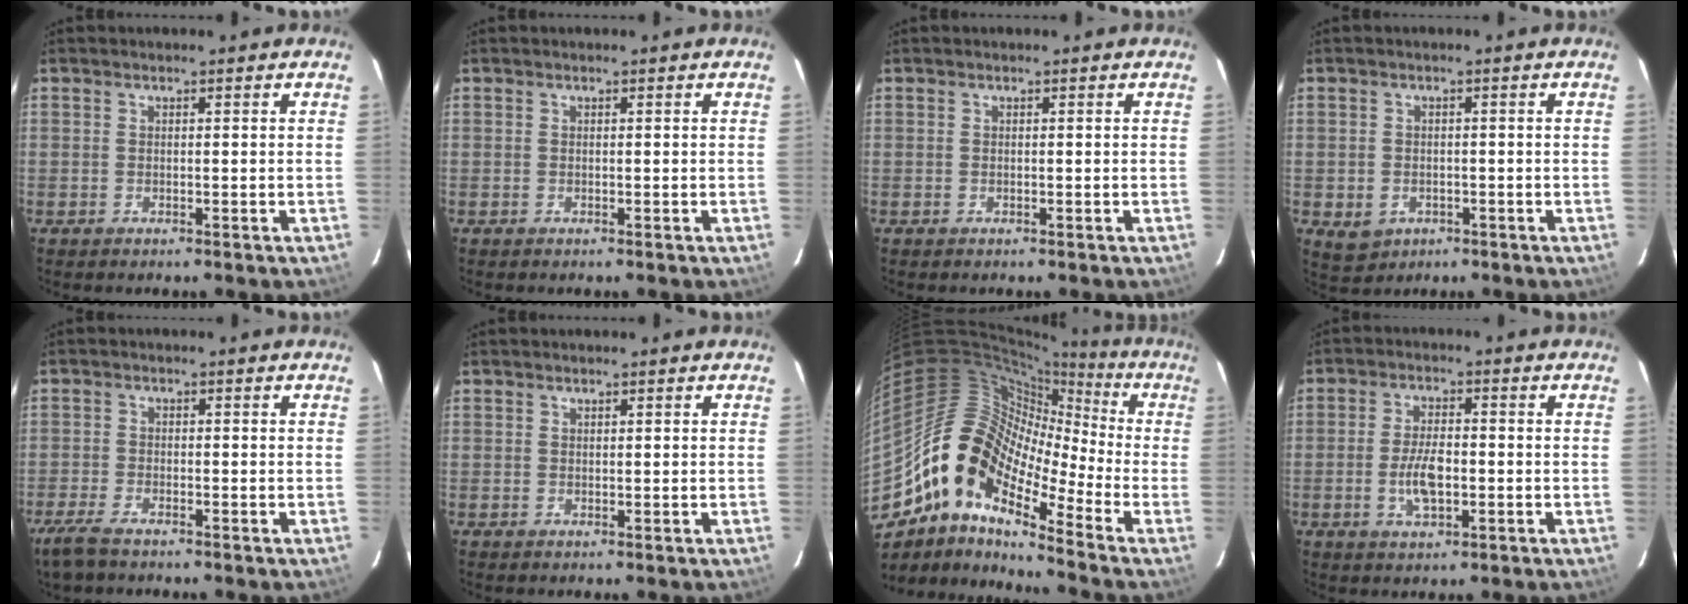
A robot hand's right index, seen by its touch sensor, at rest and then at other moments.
{"total": 0.0}
{"total": 0.0}
{"total": 4.5, "force": [-1.5, 3.8, 1.8], "torque": [-0.041, -0.001, -0.009]}
{"total": 5.6, "force": [-4.4, 1.8, 3.1], "torque": [-0.087, -0.014, -0.090]}
{"total": 0.6, "force": [0.3, 0.5, 0.0], "torque": [0.002, 0.003, 0.005]}
{"total": 15.9, "force": [-8.5, 7.0, 11.5], "torque": [-0.184, 0.001, -0.179]}
{"total": 6.5, "force": [-1.6, 3.0, 5.6], "torque": [-0.112, -0.002, -0.026]}